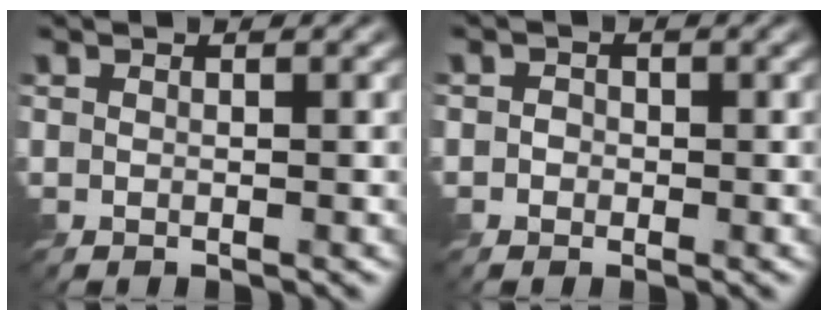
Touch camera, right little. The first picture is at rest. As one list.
[{"total": 1.1, "force": [-0.3, 1.1, 0.2], "torque": [0.004, -0.002, -0.008]}]